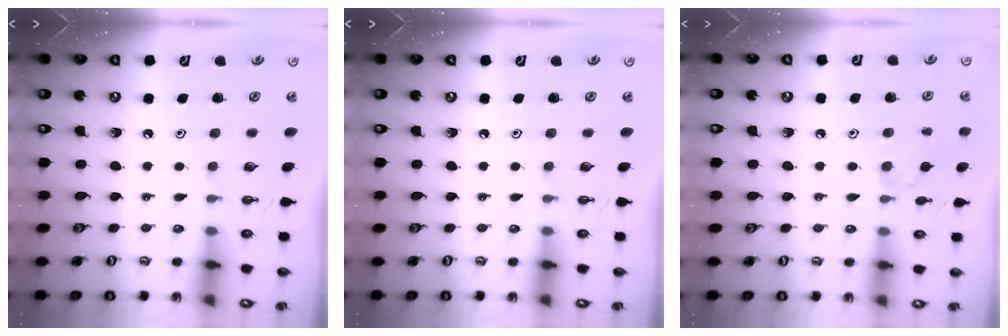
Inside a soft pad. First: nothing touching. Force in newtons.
{"total": 0.0}
{"total": 6.4, "press": 6.3, "slide": 0.8}